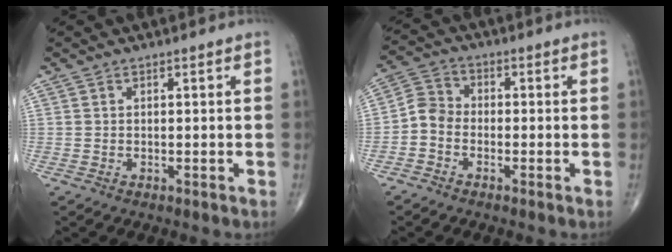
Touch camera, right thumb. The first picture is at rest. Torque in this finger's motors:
{"motor_torque": [-0.31, 0.24, 0.35, -0.35, 0.00]}